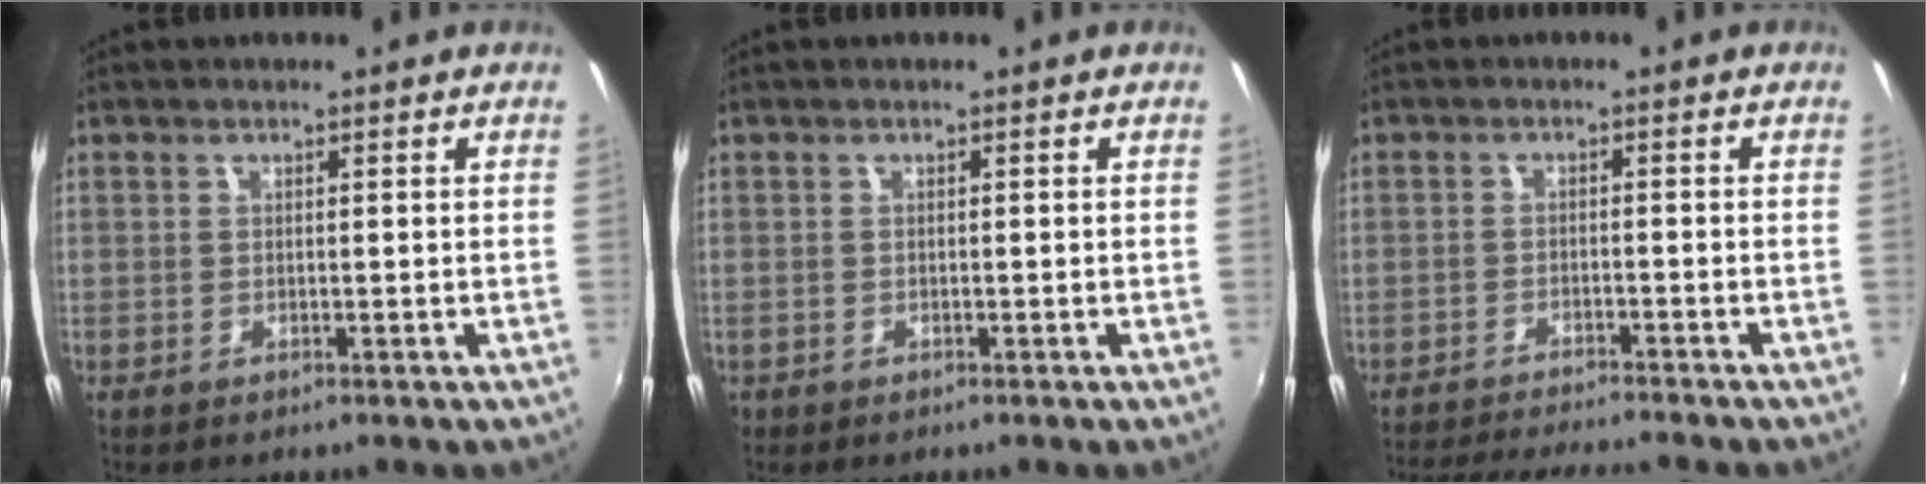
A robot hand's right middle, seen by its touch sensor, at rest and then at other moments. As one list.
[{"total": 0.5, "force": [-0.3, 0.4, 0.0], "torque": [-0.002, -0.003, -0.005]}, {"total": 10.0, "force": [-9.3, 0.1, 3.8], "torque": [-0.087, -0.014, -0.144]}]